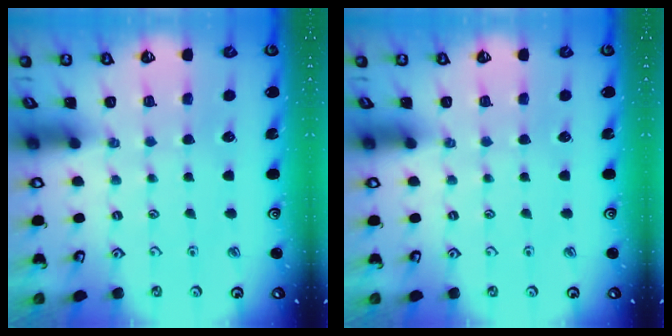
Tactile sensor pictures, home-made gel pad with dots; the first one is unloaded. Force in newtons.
{"total": 0.0}